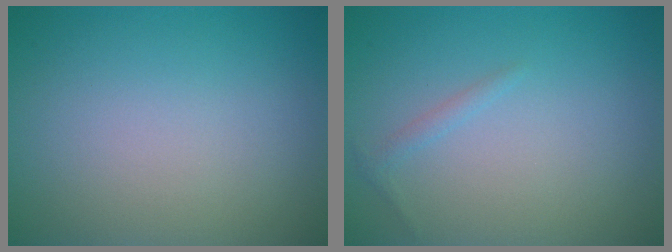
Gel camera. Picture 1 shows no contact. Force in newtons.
{"total": 0.8, "press": 0.8, "slide": 0.0}